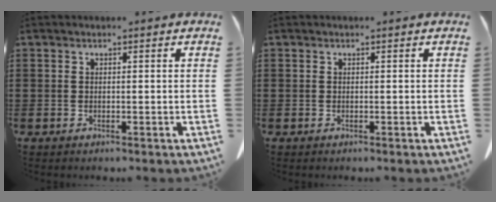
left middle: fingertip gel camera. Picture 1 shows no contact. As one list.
[{"total": 0.0}]